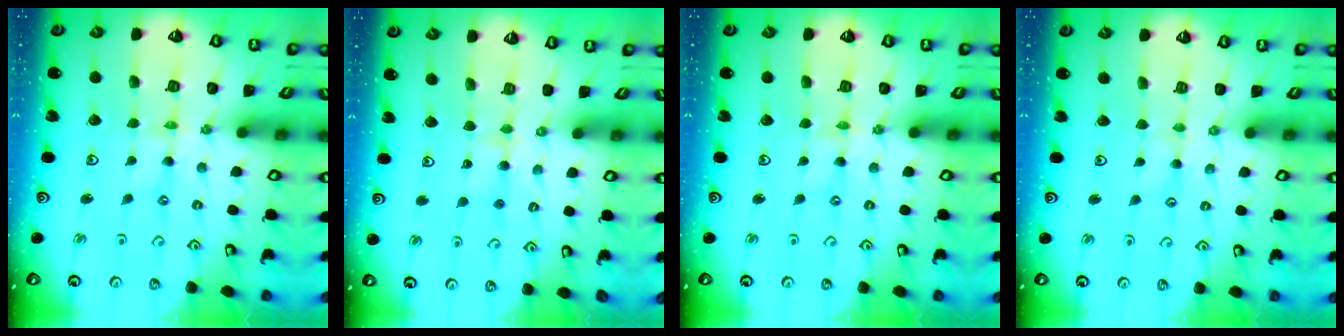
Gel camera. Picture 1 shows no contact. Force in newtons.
{"total": 4.2, "press": 4.2, "slide": 0.4}
{"total": 1.2, "press": 1.2, "slide": 0.3}
{"total": 2.2, "press": 2.2, "slide": 0.3}